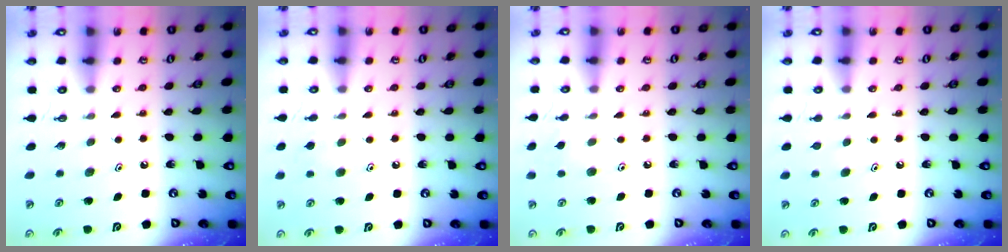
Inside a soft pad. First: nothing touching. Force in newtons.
{"total": 3.9, "press": 3.9, "slide": 0.7}
{"total": 2.2, "press": 2.2, "slide": 0.5}
{"total": 0.6, "press": 0.6, "slide": 0.2}